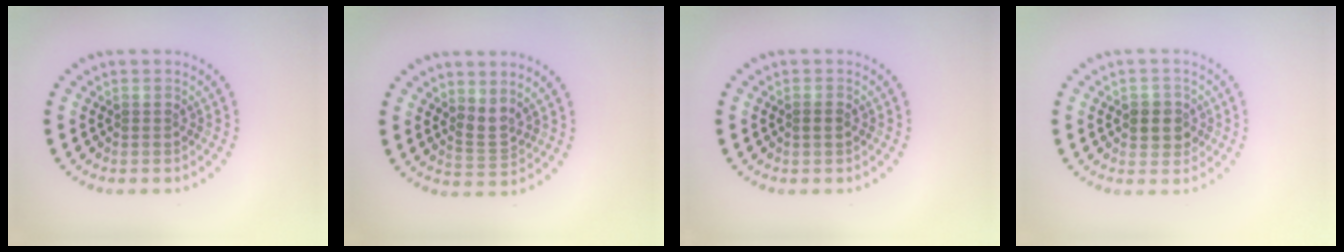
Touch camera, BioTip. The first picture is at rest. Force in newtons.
{"total": 1.8, "press": 1.2, "slide": 1.3}
{"total": 0.8, "press": 0.7, "slide": 0.1}
{"total": 2.4, "press": 2.3, "slide": 0.7}